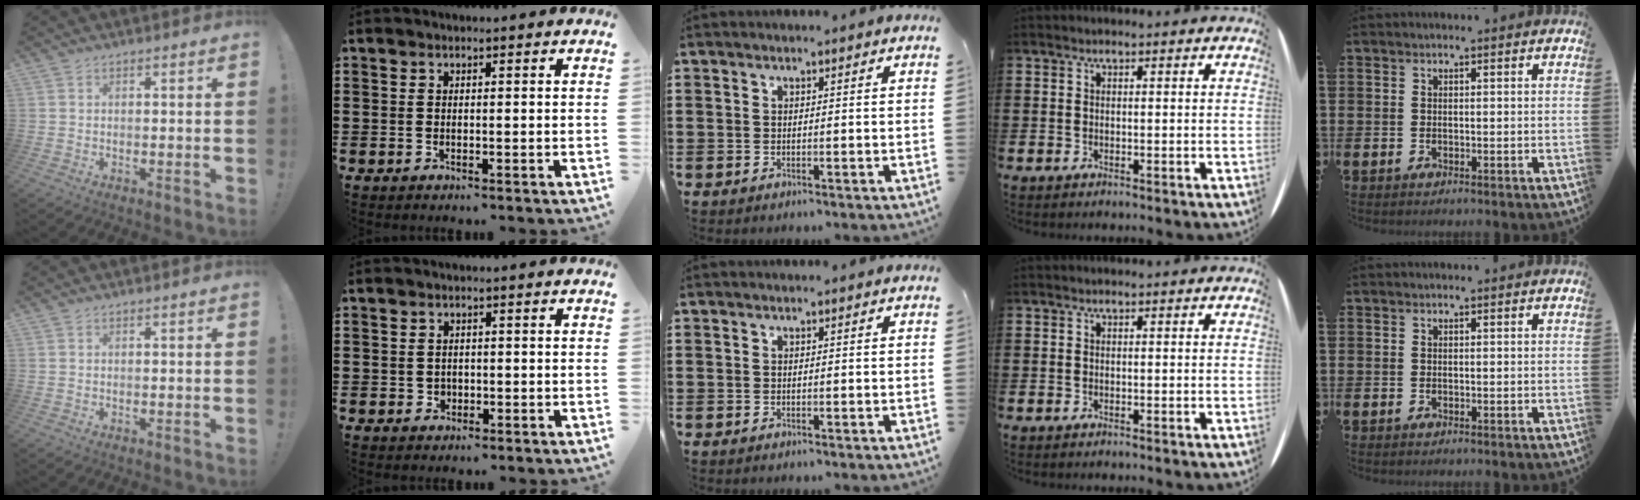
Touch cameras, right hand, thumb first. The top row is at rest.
{"index": {"total": 1.1, "force": [-0.1, 1.1, 0.2], "torque": [-0.007, 0.004, -0.004]}}